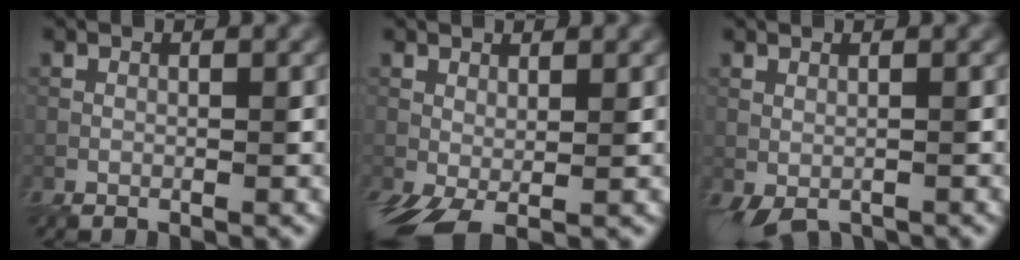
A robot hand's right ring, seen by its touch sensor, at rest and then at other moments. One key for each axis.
{"total": 4.4, "fx": -0.9, "fy": 1.9, "fz": 3.9, "tx": -0.080, "ty": -0.012, "tz": -0.004}
{"total": 2.1, "fx": -0.3, "fy": 1.1, "fz": 1.8, "tx": -0.029, "ty": -0.005, "tz": 0.005}